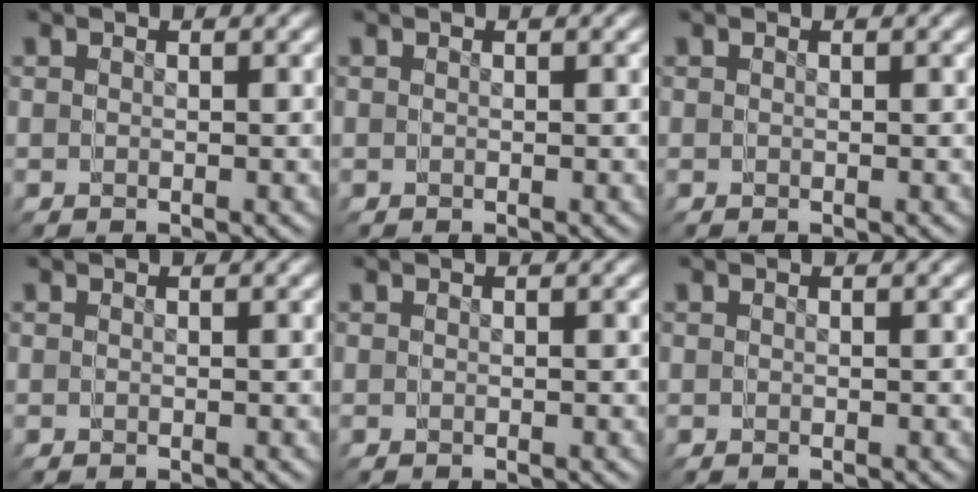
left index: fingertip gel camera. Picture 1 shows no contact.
{"total": 0.0}
{"total": 0.0}
{"total": 0.0}
{"total": 0.0}
{"total": 0.0}